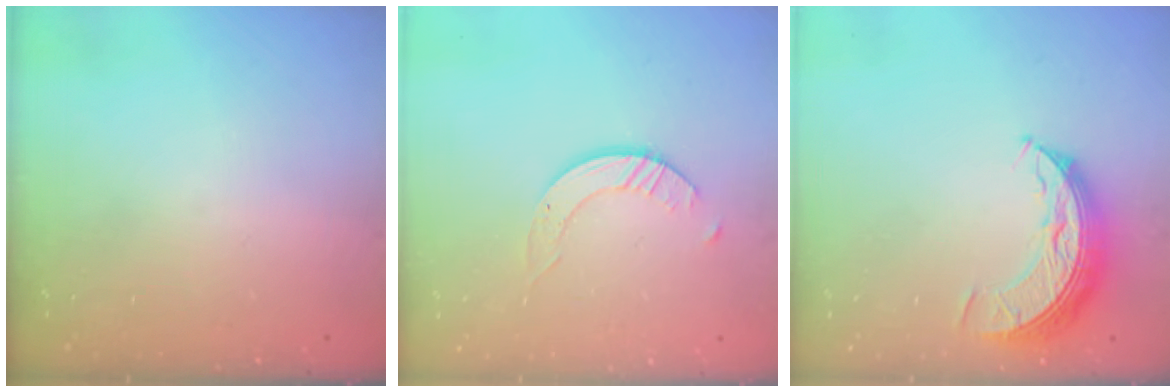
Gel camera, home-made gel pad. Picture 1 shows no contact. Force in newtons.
{"total": 2.9, "press": 2.9, "slide": 0.3}
{"total": 9.1, "press": 9.1, "slide": 0.6}